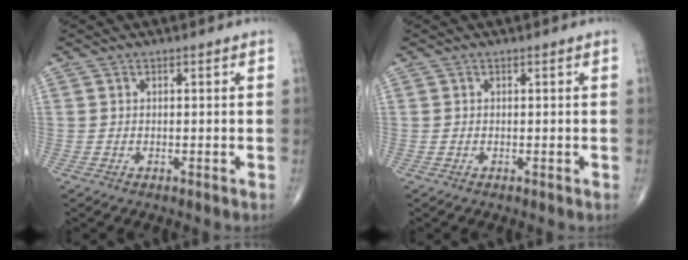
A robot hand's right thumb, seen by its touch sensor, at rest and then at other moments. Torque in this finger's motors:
{"motor_torque": [1.98, 1.88, -0.08, -0.11, 0.01]}